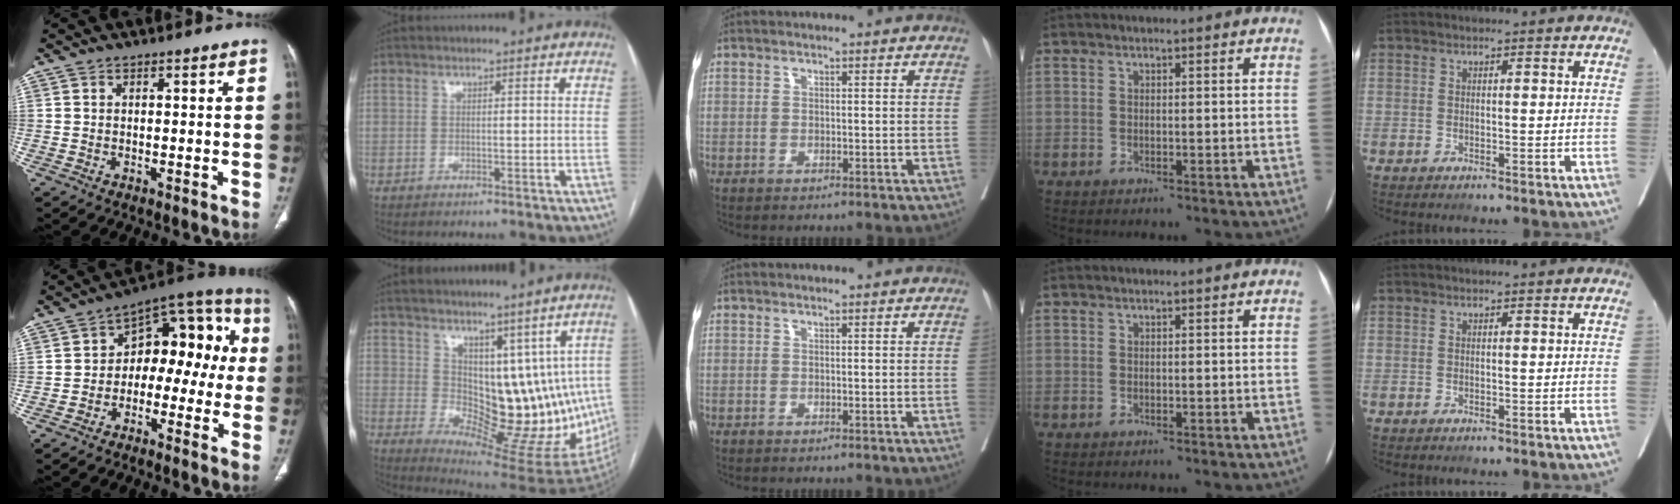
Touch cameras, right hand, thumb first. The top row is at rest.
{"thumb": {"total": 14.9, "force": [-0.7, 9.3, 11.6], "torque": [-0.099, 0.059, -0.025]}, "index": {"total": 12.6, "force": [3.7, 7.5, 9.4], "torque": [-0.119, 0.000, 0.081]}}